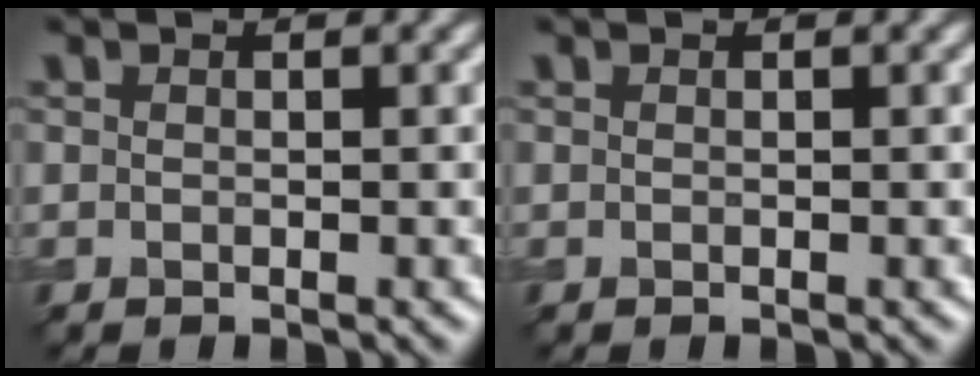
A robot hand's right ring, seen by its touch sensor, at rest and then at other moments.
{"total": 0.0}